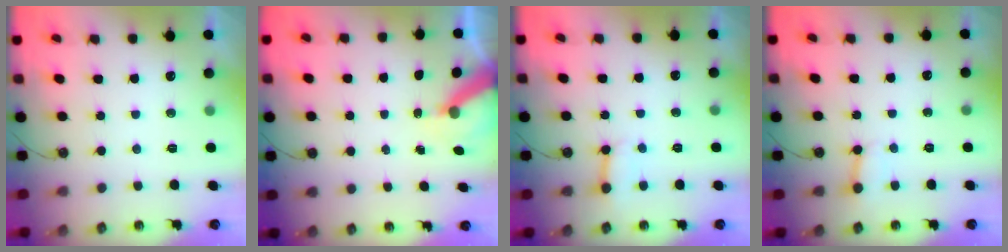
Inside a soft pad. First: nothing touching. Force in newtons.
{"total": 6.1, "press": 6.1, "slide": 0.5}
{"total": 3.8, "press": 3.7, "slide": 0.7}
{"total": 2.7, "press": 2.7, "slide": 0.1}